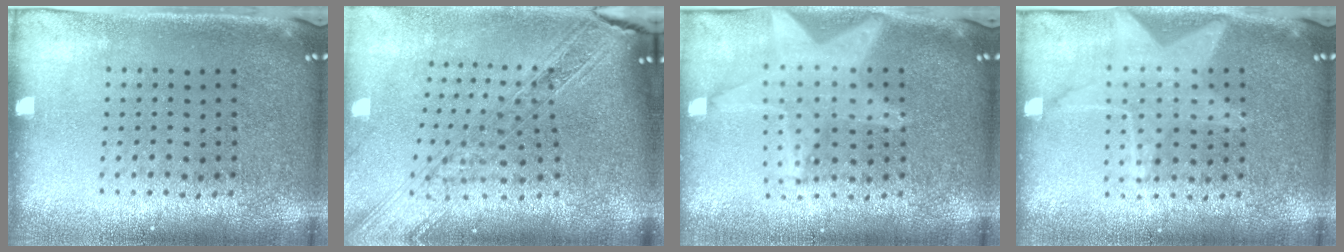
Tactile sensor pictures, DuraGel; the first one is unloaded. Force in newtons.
{"total": 2.3, "press": 1.9, "slide": 1.3}
{"total": 2.2, "press": 1.8, "slide": 1.2}
{"total": 1.5, "press": 1.4, "slide": 0.4}